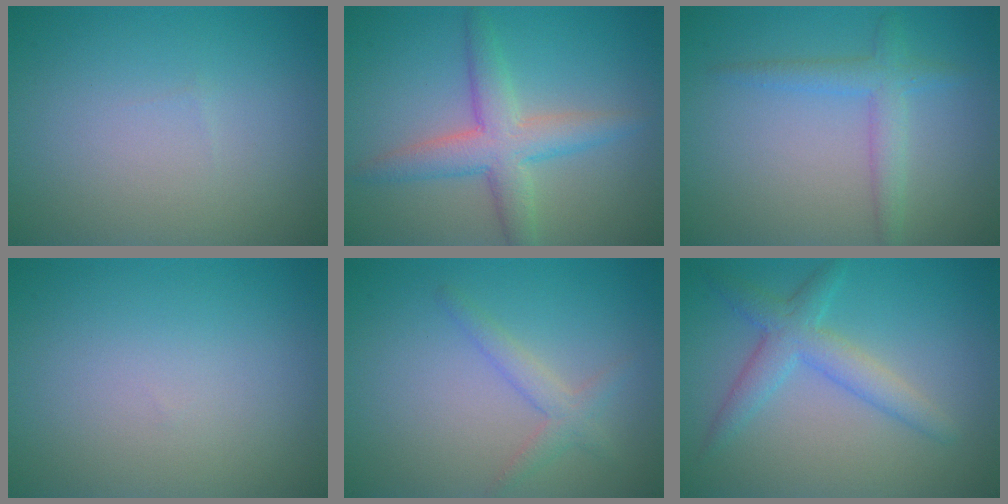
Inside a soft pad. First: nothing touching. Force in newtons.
{"total": 4.1, "press": 4.1, "slide": 0.1}
{"total": 2.0, "press": 2.0, "slide": 0.1}
{"total": 0.0}
{"total": 2.0, "press": 2.0, "slide": 0.2}
{"total": 3.5, "press": 3.5, "slide": 0.1}